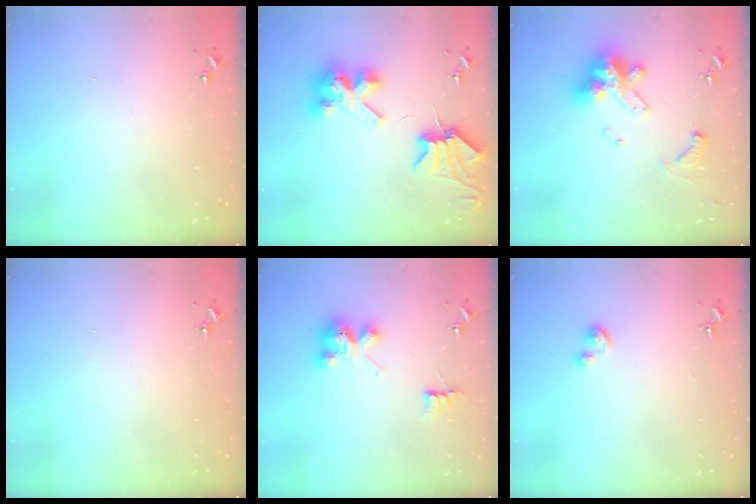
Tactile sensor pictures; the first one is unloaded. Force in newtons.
{"total": 10.3, "press": 10.2, "slide": 1.4}
{"total": 15.0, "press": 15.0, "slide": 0.9}
{"total": 0.0}
{"total": 5.8, "press": 5.8, "slide": 0.2}
{"total": 3.0, "press": 3.0, "slide": 0.3}